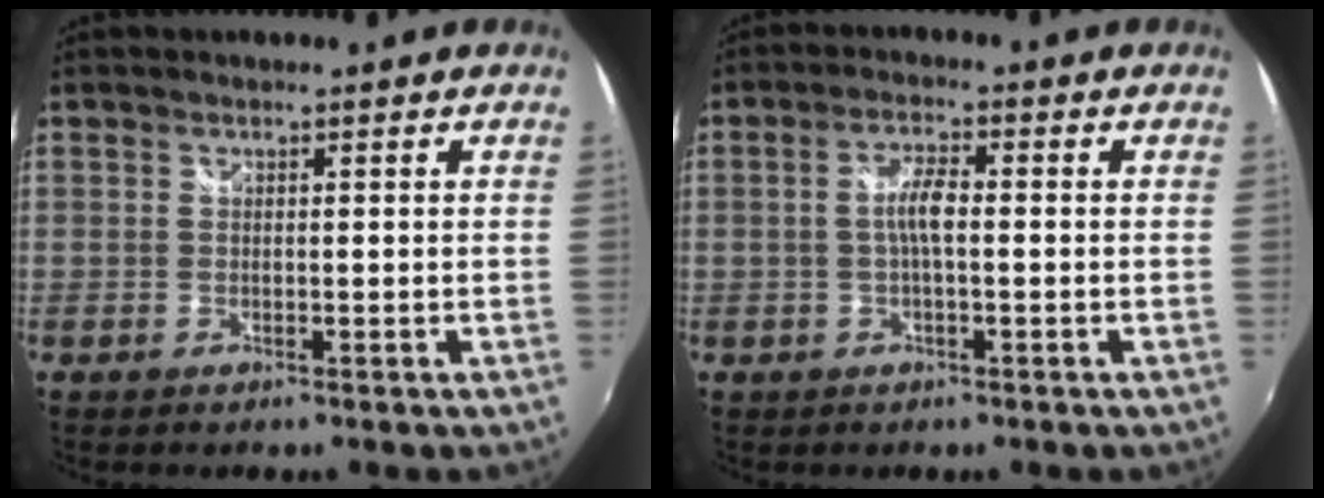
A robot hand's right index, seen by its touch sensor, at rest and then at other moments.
{"total": 4.1, "force": [-0.3, 1.0, 3.9], "torque": [-0.076, 0.007, -0.004]}